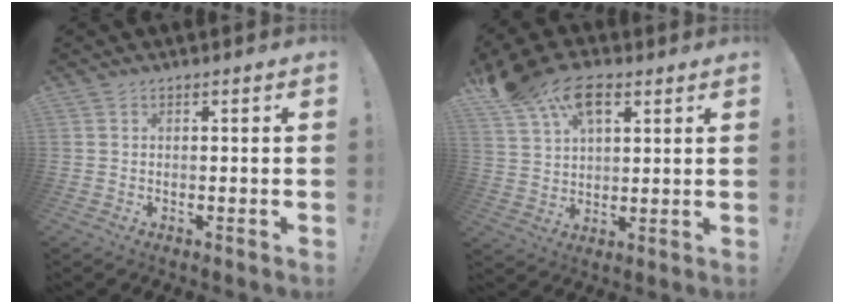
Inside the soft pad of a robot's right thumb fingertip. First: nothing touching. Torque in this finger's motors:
{"motor_torque": [-0.71, 1.36, 0.42, -0.04, 0.11]}